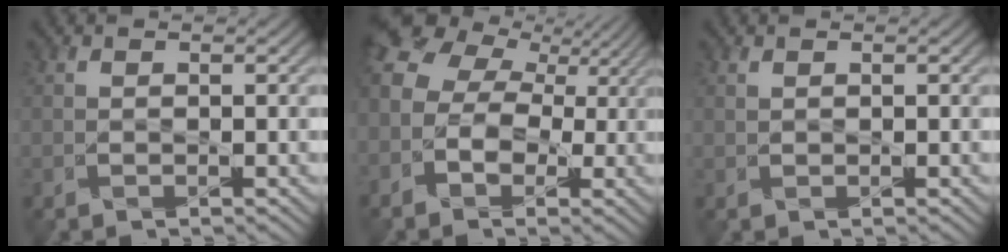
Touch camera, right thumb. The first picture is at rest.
{"total": 10.5, "force": [1.0, 8.0, 6.6], "torque": [-0.167, 0.015, 0.014]}
{"total": 0.5, "force": [0.5, 0.1, 0.1], "torque": [-0.008, -0.001, 0.013]}